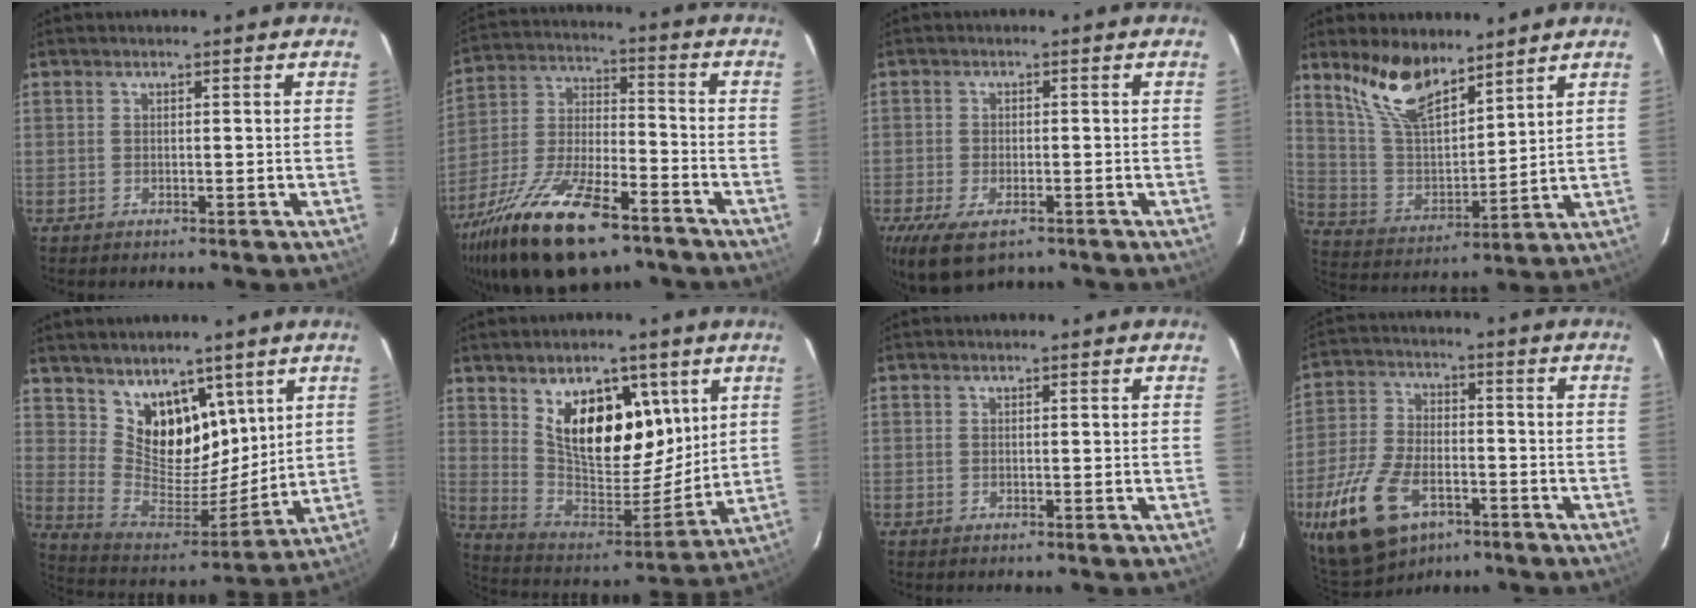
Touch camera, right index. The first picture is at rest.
{"total": 23.9, "force": [-15.3, 9.0, 15.9], "torque": [-0.315, -0.033, -0.261]}
{"total": 9.3, "force": [-5.8, 4.3, 5.8], "torque": [-0.137, -0.033, -0.099]}
{"total": 13.2, "force": [9.7, 5.0, 7.3], "torque": [-0.145, 0.009, 0.199]}
{"total": 14.0, "force": [8.8, 8.6, 6.7], "torque": [-0.120, -0.008, 0.176]}
{"total": 17.5, "force": [8.0, 9.6, 12.3], "torque": [-0.210, -0.008, 0.155]}
{"total": 0.0}
{"total": 17.3, "force": [-9.2, 9.5, 11.1], "torque": [-0.254, -0.022, -0.164]}